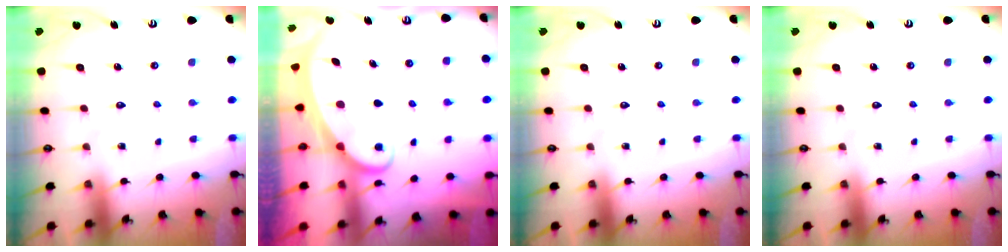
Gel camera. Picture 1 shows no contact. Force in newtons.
{"total": 2.4, "press": 2.4, "slide": 0.3}
{"total": 0.0}
{"total": 0.0}